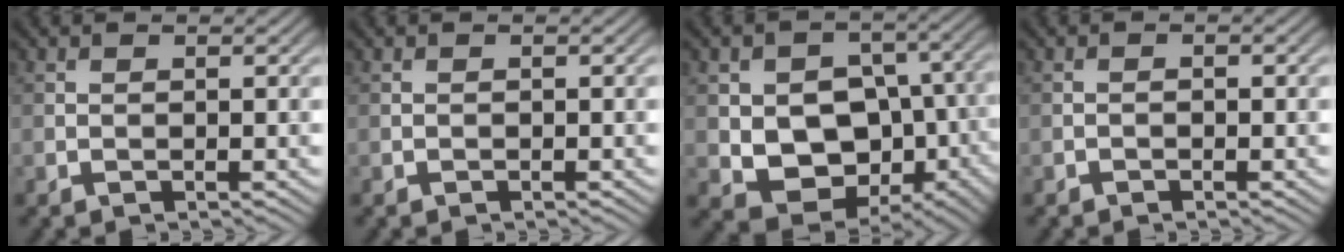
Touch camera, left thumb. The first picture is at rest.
{"total": 0.0}
{"total": 12.2, "force": [-1.7, 9.3, 7.6], "torque": [-0.136, -0.027, -0.025]}
{"total": 0.5, "force": [-0.4, 0.2, 0.3], "torque": [-0.003, 0.002, -0.008]}